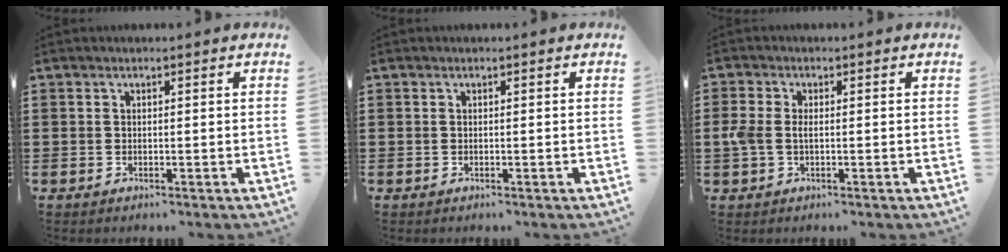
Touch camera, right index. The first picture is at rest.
{"total": 0.0}
{"total": 2.6, "force": [-0.2, 1.5, 2.2], "torque": [-0.058, -0.001, -0.009]}